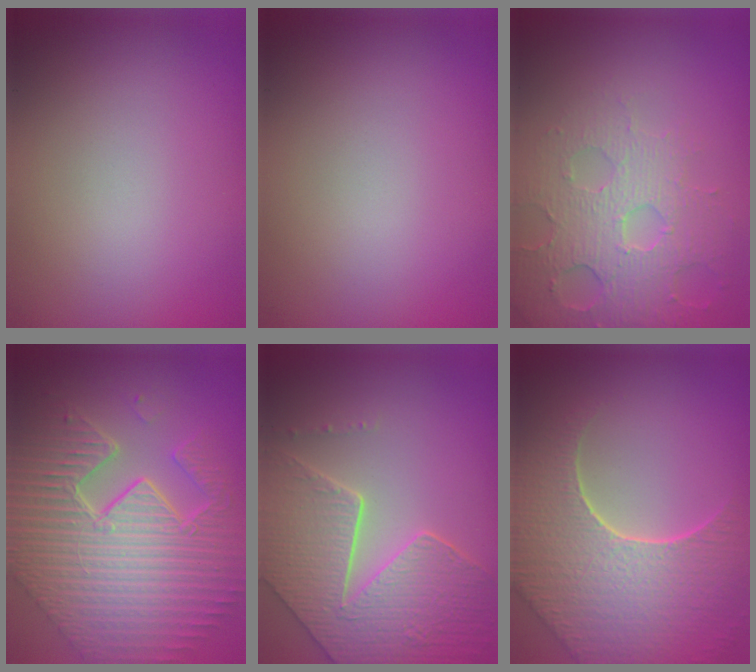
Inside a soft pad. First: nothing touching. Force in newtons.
{"total": 0.0}
{"total": 4.6, "press": 4.3, "slide": 1.6}
{"total": 11.7, "press": 7.5, "slide": 9.0}
{"total": 8.3, "press": 6.1, "slide": 5.6}
{"total": 8.7, "press": 6.2, "slide": 6.1}